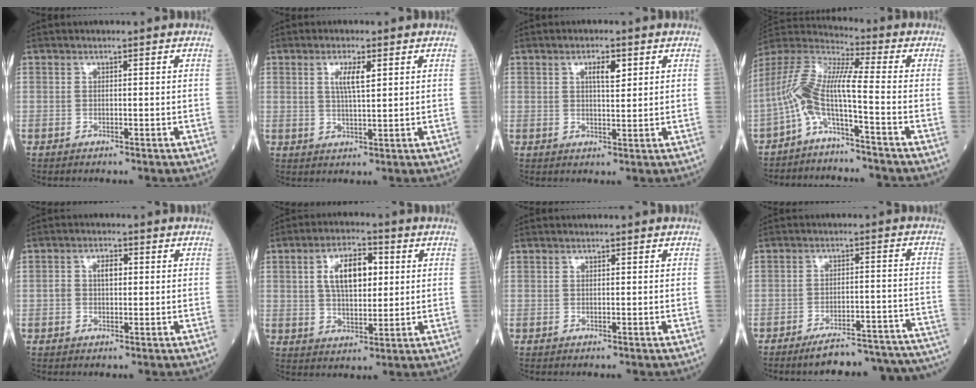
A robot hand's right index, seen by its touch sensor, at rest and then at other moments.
{"total": 3.9, "force": [1.5, 0.6, 3.6], "torque": [-0.069, 0.001, 0.026]}
{"total": 3.3, "force": [1.5, 0.9, 2.8], "torque": [-0.048, 0.001, 0.024]}
{"total": 8.9, "force": [-4.0, -0.1, 8.0], "torque": [-0.172, 0.029, -0.084]}
{"total": 3.0, "force": [0.4, 1.7, 2.5], "torque": [-0.049, 0.014, 0.009]}
{"total": 8.9, "force": [2.3, 4.0, 7.6], "torque": [-0.139, 0.016, 0.040]}
{"total": 0.0}
{"total": 19.6, "force": [-18.3, 1.7, 6.9], "torque": [-0.037, 0.021, -0.234]}